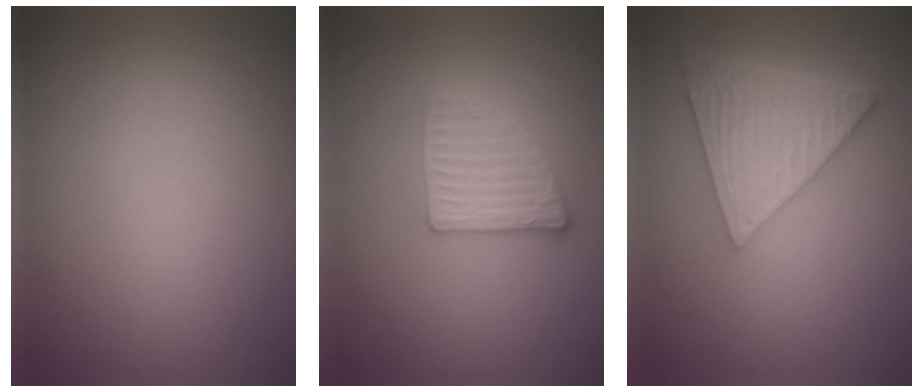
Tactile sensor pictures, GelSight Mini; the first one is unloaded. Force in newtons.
{"total": 2.9, "press": 2.7, "slide": 1.1}
{"total": 6.0, "press": 4.9, "slide": 3.4}